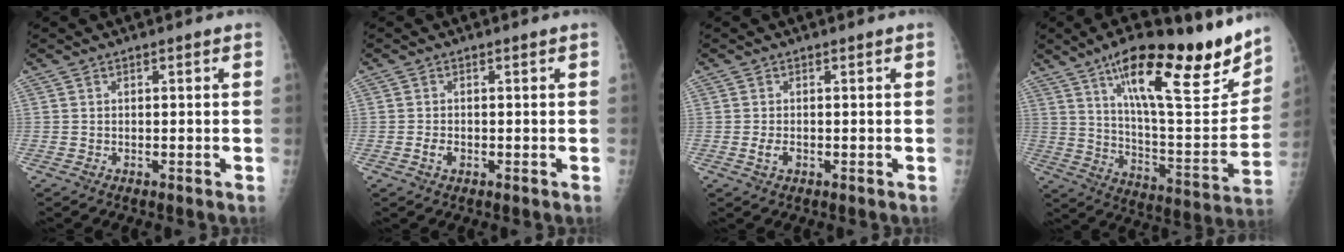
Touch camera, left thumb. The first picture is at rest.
{"total": 1.6, "force": [-0.4, 1.0, 1.1], "torque": [-0.020, 0.001, -0.007]}
{"total": 1.8, "force": [-0.4, 1.1, 1.4], "torque": [-0.027, 0.000, -0.005]}
{"total": 24.7, "force": [16.5, 6.2, 17.3], "torque": [-0.226, -0.071, 0.269]}